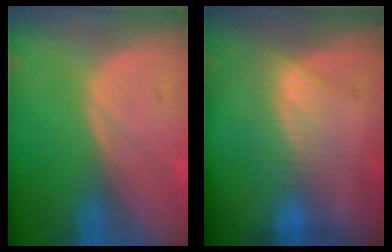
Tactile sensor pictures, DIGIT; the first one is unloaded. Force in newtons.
{"total": 7.2, "press": 6.3, "slide": 3.5}